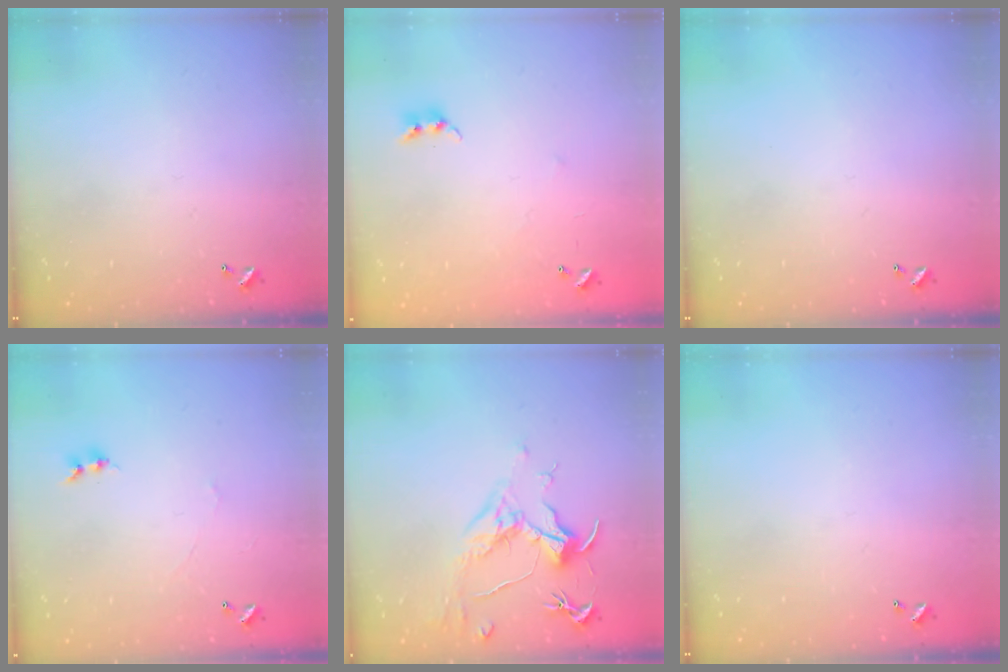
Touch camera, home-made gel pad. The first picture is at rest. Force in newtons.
{"total": 5.1, "press": 4.9, "slide": 1.1}
{"total": 0.0}
{"total": 0.0}
{"total": 1.6, "press": 1.4, "slide": 0.8}
{"total": 0.0}